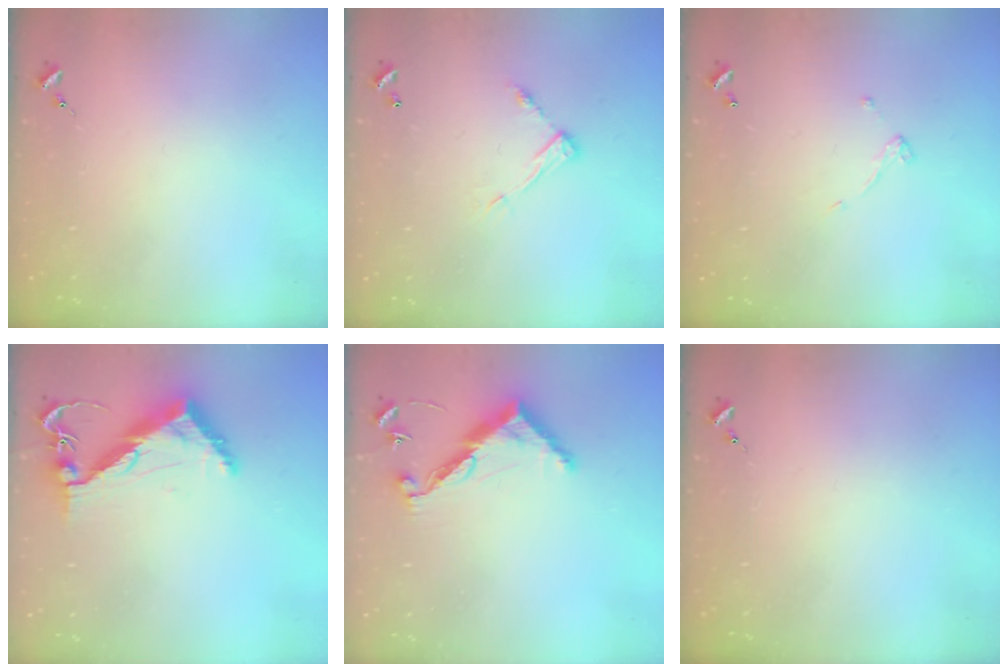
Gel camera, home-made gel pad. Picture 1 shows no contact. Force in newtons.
{"total": 7.9, "press": 7.9, "slide": 0.3}
{"total": 4.4, "press": 4.4, "slide": 0.2}
{"total": 9.7, "press": 9.6, "slide": 1.4}
{"total": 10.6, "press": 10.6, "slide": 0.4}
{"total": 0.0}